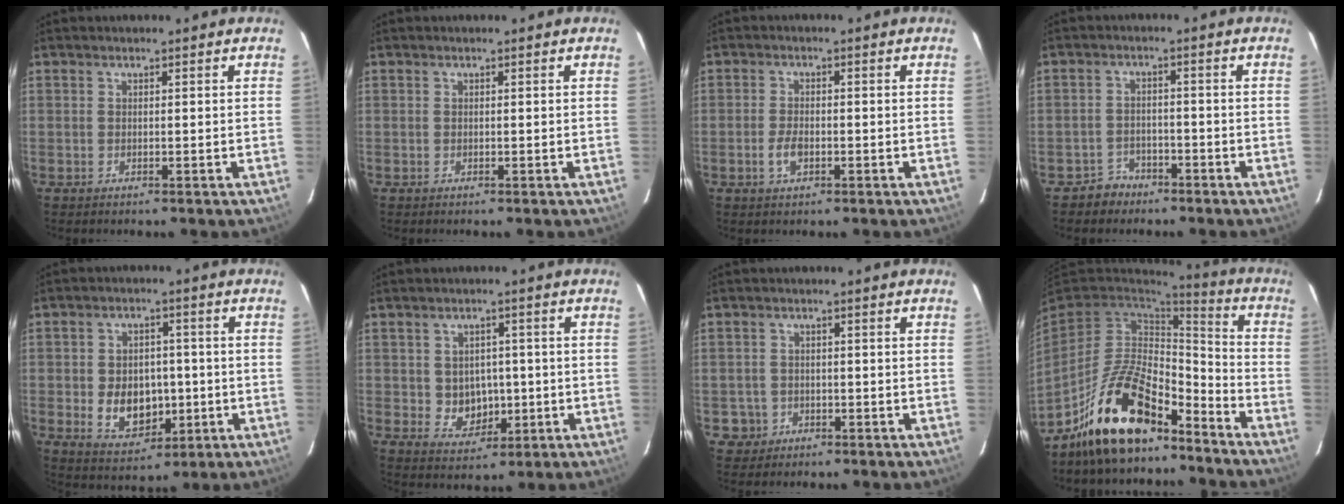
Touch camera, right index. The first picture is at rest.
{"total": 0.0}
{"total": 3.4, "force": [-1.2, 1.8, 2.6], "torque": [-0.057, 0.000, -0.022]}
{"total": 4.0, "force": [-2.9, 2.8, -0.1], "torque": [-0.006, 0.015, -0.050]}
{"total": 9.6, "force": [-1.6, 7.1, 6.4], "torque": [-0.131, 0.000, -0.008]}
{"total": 6.1, "force": [-0.4, 5.4, 2.7], "torque": [-0.055, 0.008, 0.011]}
{"total": 3.7, "force": [-1.2, 3.5, 0.2], "torque": [-0.015, 0.015, -0.015]}
{"total": 17.4, "force": [-12.1, 6.8, 10.4], "torque": [-0.217, 0.007, -0.213]}